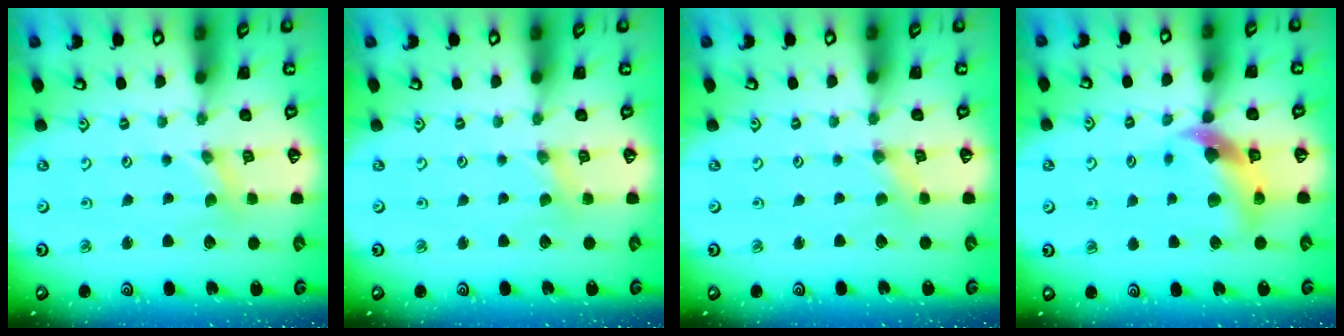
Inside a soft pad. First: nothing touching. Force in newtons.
{"total": 1.1, "press": 1.1, "slide": 0.2}
{"total": 0.0}
{"total": 10.2, "press": 10.1, "slide": 1.6}